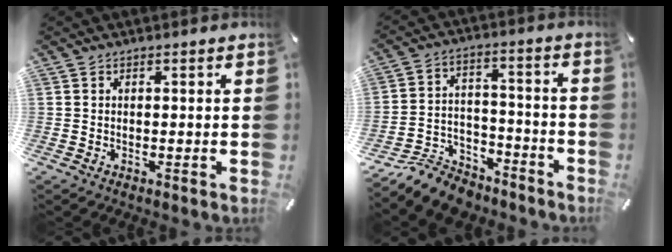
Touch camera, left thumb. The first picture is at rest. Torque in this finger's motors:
{"motor_torque": [-0.44, 0.49, 0.04, 0.27, 0.00]}